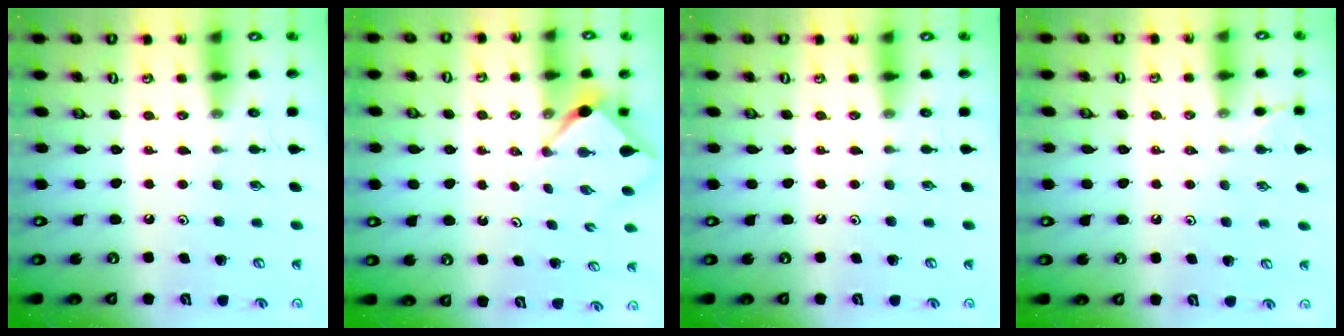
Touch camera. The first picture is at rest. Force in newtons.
{"total": 2.6, "press": 2.6, "slide": 0.3}
{"total": 0.0}
{"total": 1.8, "press": 1.8, "slide": 0.3}